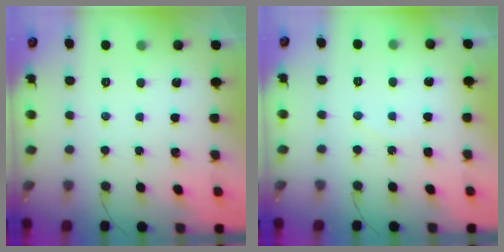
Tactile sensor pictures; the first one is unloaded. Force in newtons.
{"total": 4.9, "press": 4.8, "slide": 0.4}